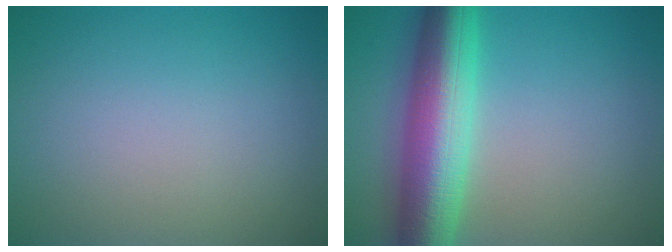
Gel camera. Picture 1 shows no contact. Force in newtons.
{"total": 9.5, "press": 9.5, "slide": 0.1}